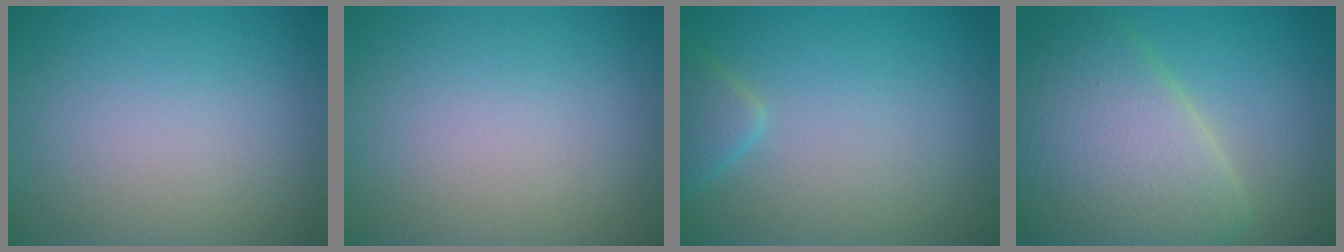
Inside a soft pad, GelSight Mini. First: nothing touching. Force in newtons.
{"total": 0.0}
{"total": 1.8, "press": 1.8, "slide": 0.1}
{"total": 9.0, "press": 9.0, "slide": 0.4}